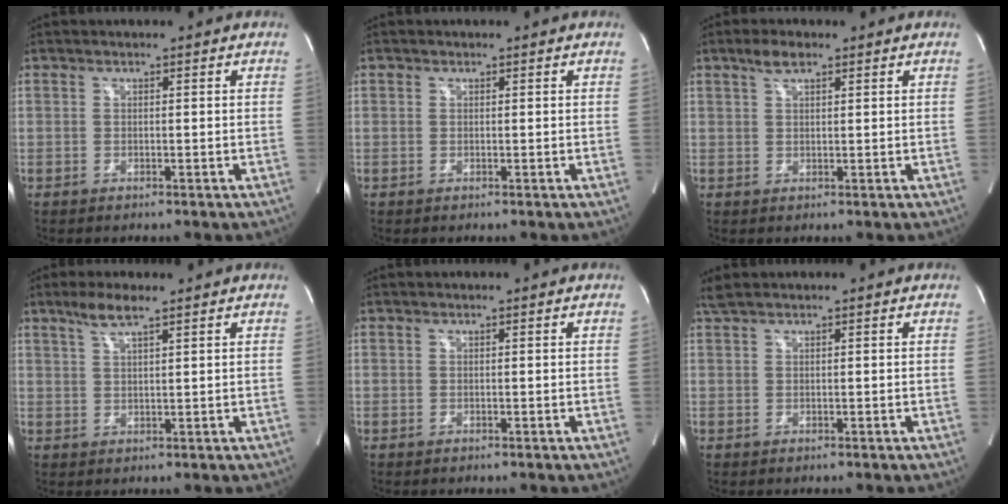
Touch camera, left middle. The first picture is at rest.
{"total": 0.0}
{"total": 2.8, "force": [1.9, 0.9, 1.8], "torque": [-0.041, 0.008, 0.037]}
{"total": 3.9, "force": [2.8, 0.2, 2.7], "torque": [-0.061, 0.003, 0.056]}
{"total": 0.0}
{"total": 1.6, "force": [1.4, 0.1, 0.8], "torque": [-0.024, 0.021, 0.032]}